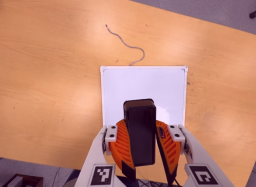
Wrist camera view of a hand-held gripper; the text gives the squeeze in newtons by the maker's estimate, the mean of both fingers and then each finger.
{"total": 11.4, "left": 11.0, "right": 11.8}